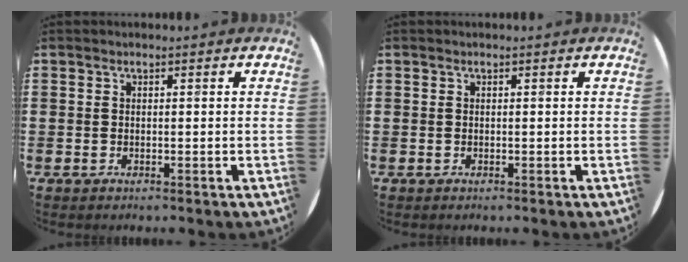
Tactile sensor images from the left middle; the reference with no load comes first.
{"total": 0.0}